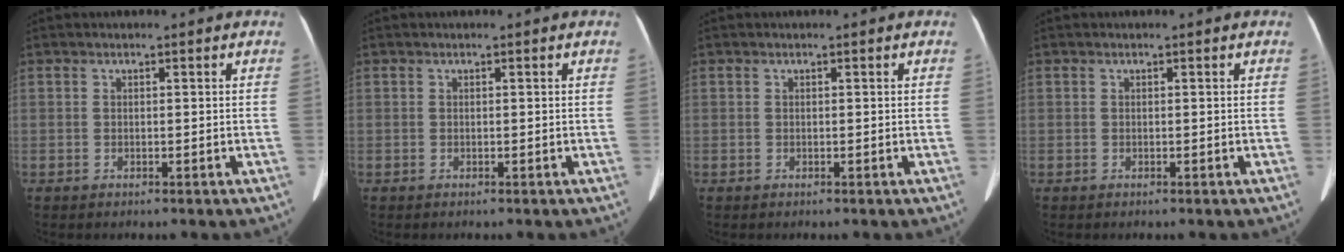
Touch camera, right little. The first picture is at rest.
{"total": 0.0}
{"total": 0.0}
{"total": 0.0}